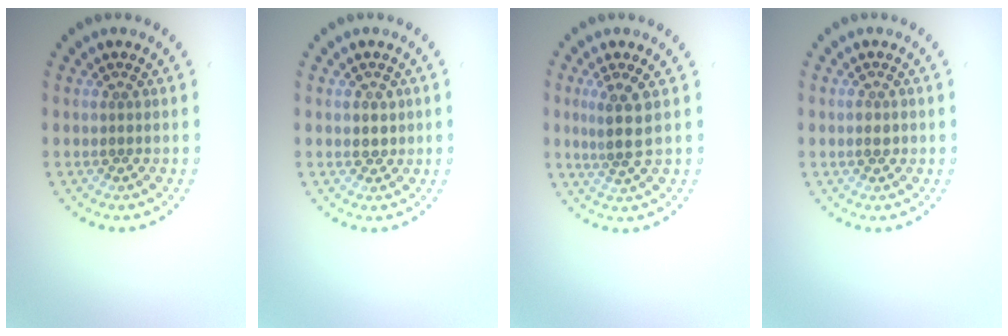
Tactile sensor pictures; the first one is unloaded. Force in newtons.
{"total": 1.2, "press": 1.1, "slide": 0.4}
{"total": 2.7, "press": 2.2, "slide": 1.6}
{"total": 1.2, "press": 1.1, "slide": 0.3}